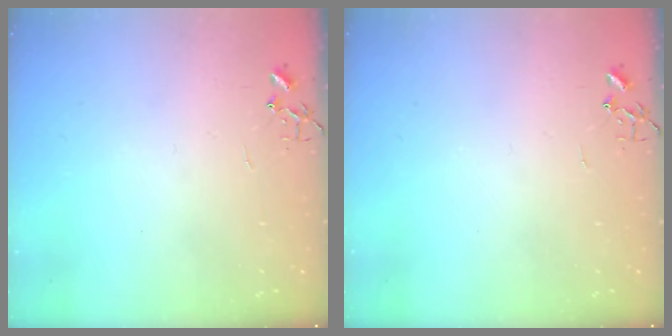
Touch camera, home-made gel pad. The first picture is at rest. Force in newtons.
{"total": 0.0}